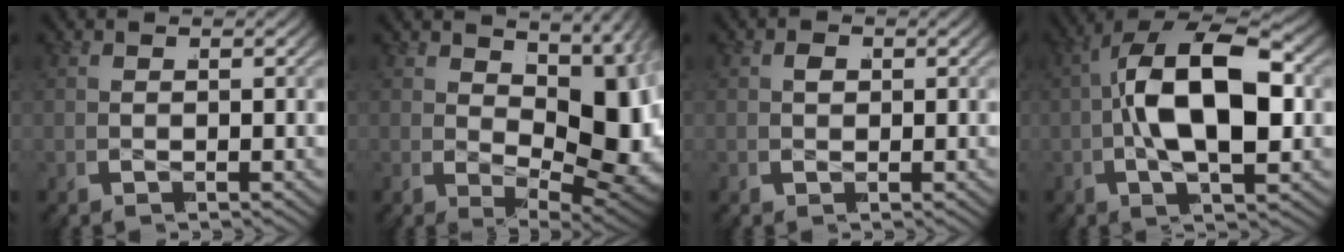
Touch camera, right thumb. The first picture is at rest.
{"total": 12.2, "force": [-0.7, 6.1, 10.5], "torque": [-0.169, -0.029, 0.013]}
{"total": 0.7, "force": [-0.1, 0.6, 0.4], "torque": [-0.005, -0.003, 0.000]}
{"total": 14.3, "force": [-0.1, 7.7, 12.0], "torque": [-0.229, -0.010, -0.005]}